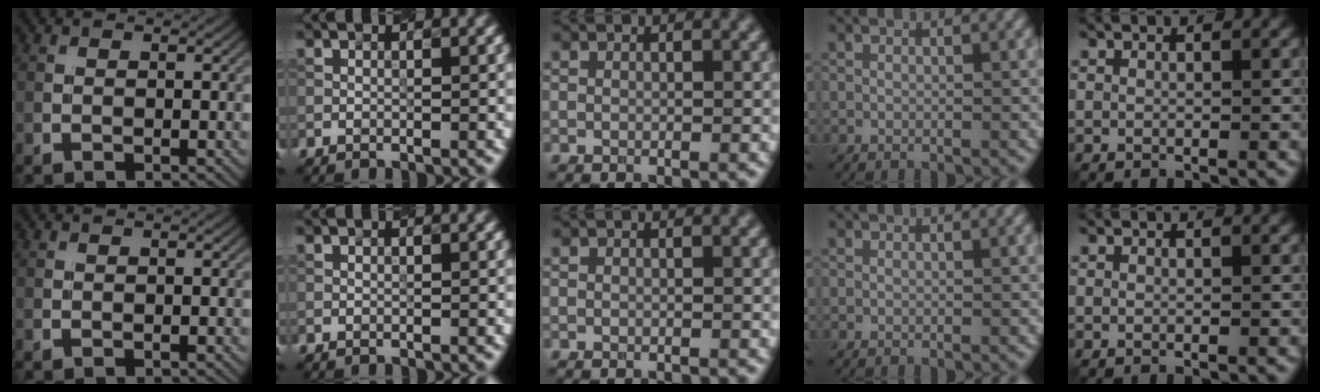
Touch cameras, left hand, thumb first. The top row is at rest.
{}